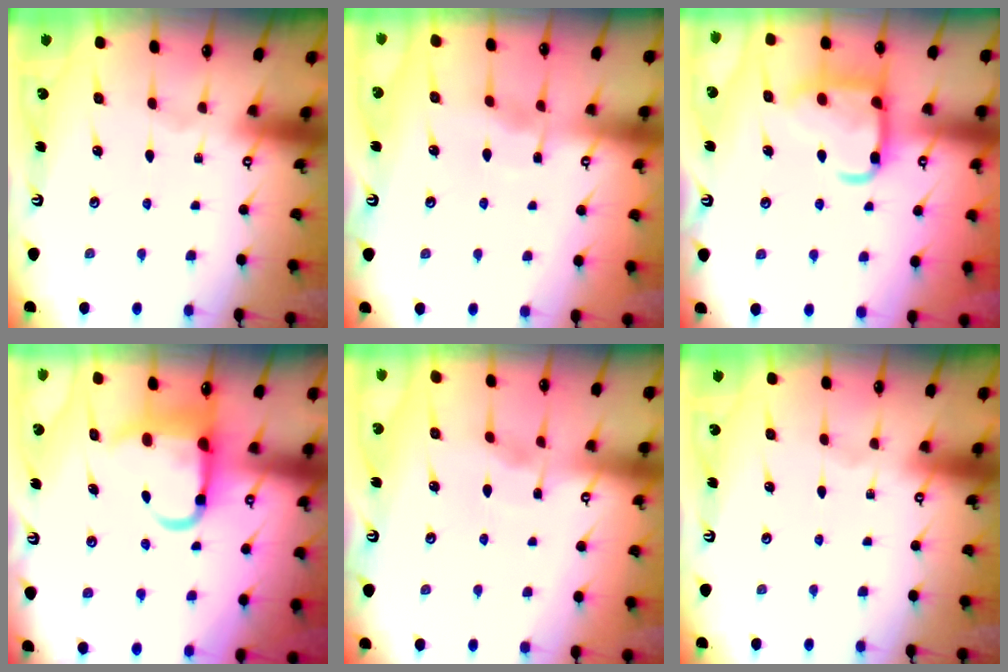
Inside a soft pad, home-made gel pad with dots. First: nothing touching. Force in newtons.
{"total": 4.6, "press": 4.6, "slide": 0.3}
{"total": 16.2, "press": 16.2, "slide": 1.5}
{"total": 9.8, "press": 9.5, "slide": 2.2}
{"total": 2.7, "press": 2.6, "slide": 0.4}
{"total": 0.0}